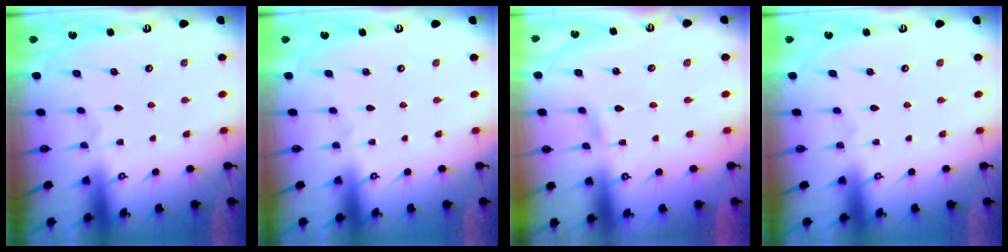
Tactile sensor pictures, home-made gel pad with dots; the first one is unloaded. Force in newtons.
{"total": 0.0}
{"total": 1.8, "press": 1.8, "slide": 0.2}
{"total": 0.0}